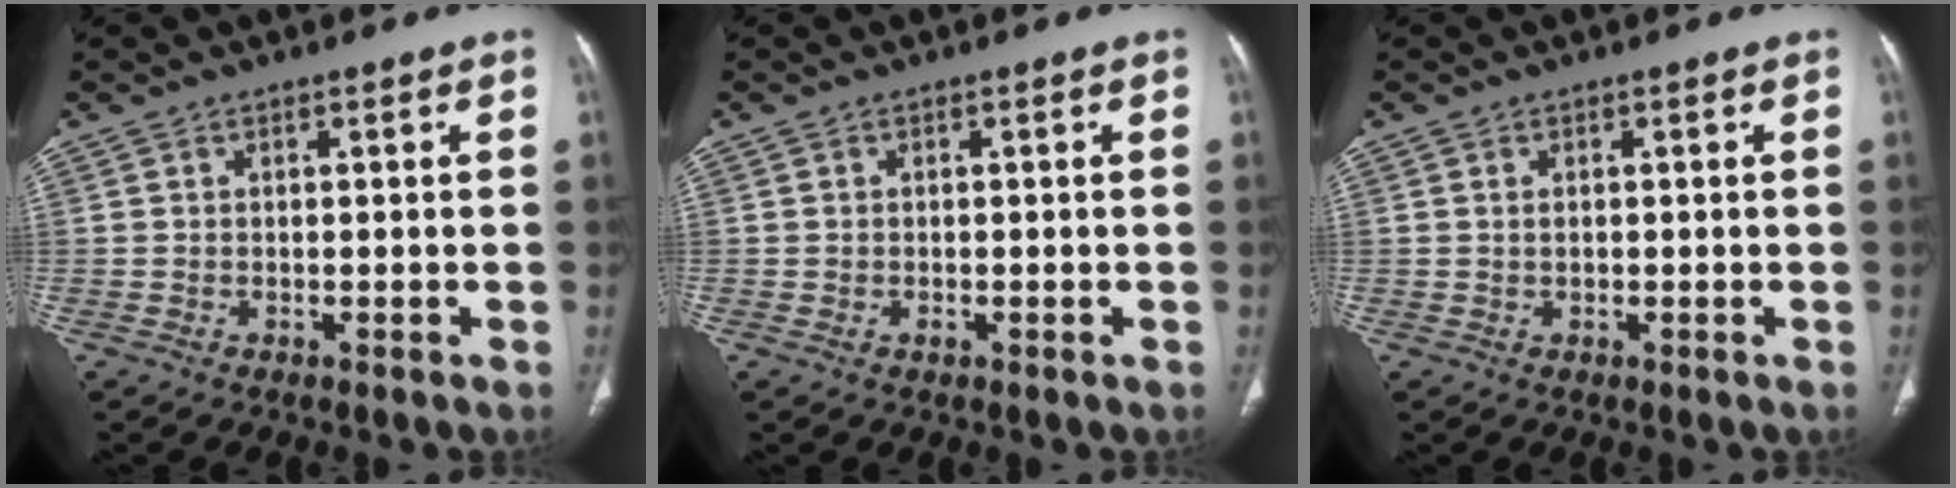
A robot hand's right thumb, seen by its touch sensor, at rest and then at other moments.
{"total": 0.8, "force": [-0.1, 0.6, 0.5], "torque": [-0.011, 0.003, -0.001]}
{"total": 0.8, "force": [0.2, 0.5, 0.6], "torque": [-0.014, 0.001, 0.007]}